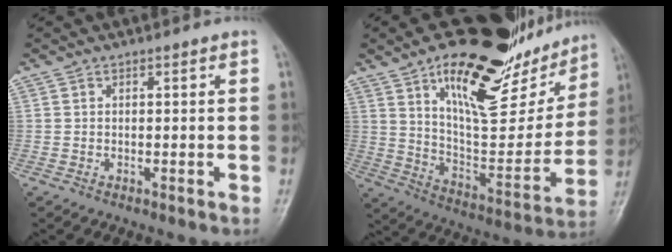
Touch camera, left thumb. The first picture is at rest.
{"total": 27.8, "force": [16.2, 11.5, 19.5], "torque": [-0.237, -0.047, 0.255]}